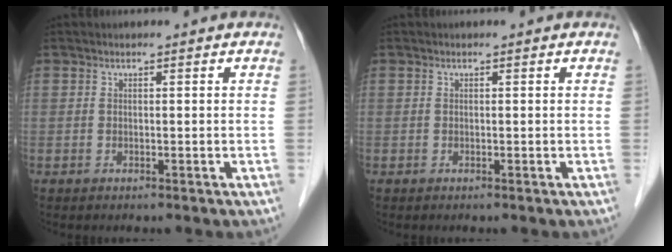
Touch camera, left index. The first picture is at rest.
{"total": 0.0}